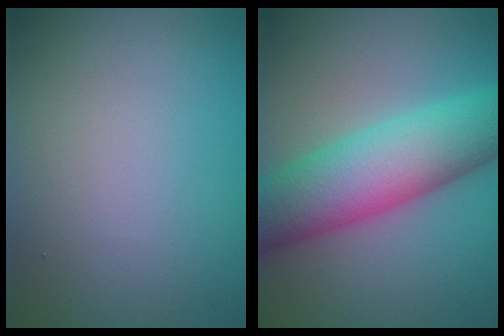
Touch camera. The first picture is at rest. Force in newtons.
{"total": 9.5, "press": 9.5, "slide": 0.2}